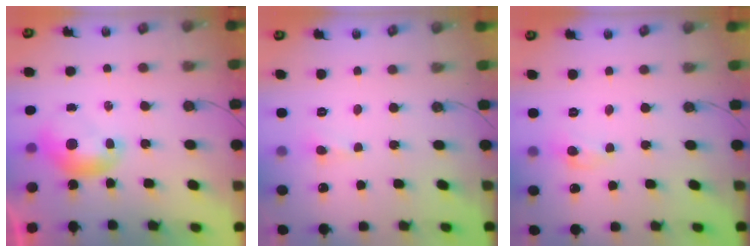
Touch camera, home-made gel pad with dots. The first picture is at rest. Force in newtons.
{"total": 1.4, "press": 1.2, "slide": 0.6}
{"total": 0.0}